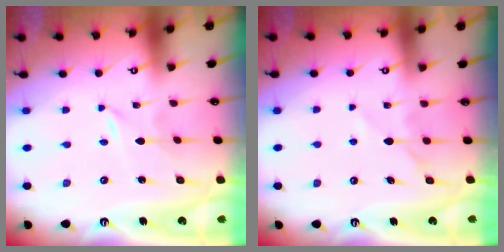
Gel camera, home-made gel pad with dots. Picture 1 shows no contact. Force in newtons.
{"total": 5.3, "press": 5.3, "slide": 0.4}